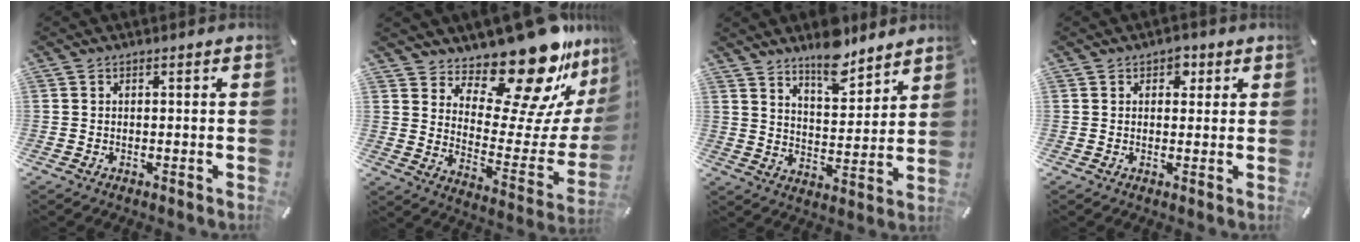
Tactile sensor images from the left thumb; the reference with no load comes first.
{"total": 21.8, "force": [17.8, 7.4, 10.2], "torque": [-0.124, -0.158, 0.289]}
{"total": 10.5, "force": [9.1, 3.9, 3.5], "torque": [-0.045, -0.068, 0.163]}
{"total": 3.1, "force": [1.5, 2.2, 1.4], "torque": [0.000, -0.006, 0.018]}